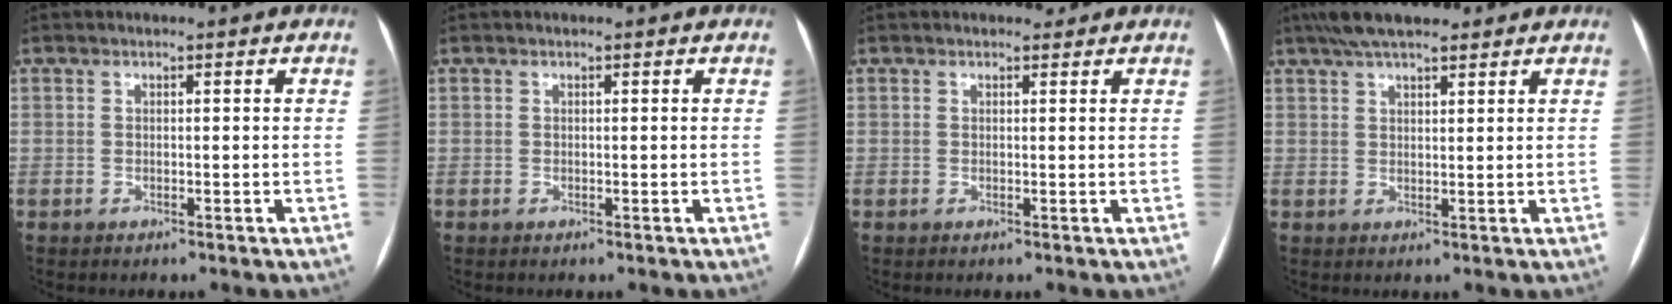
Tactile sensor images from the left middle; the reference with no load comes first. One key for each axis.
{"total": 0.0}
{"total": 1.3, "fx": 1.2, "fy": 0.5, "fz": 0.3, "tx": -0.007, "ty": 0.004, "tz": 0.015}
{"total": 8.8, "fx": 6.8, "fy": 2.2, "fz": 5.1, "tx": -0.085, "ty": 0.035, "tz": 0.116}